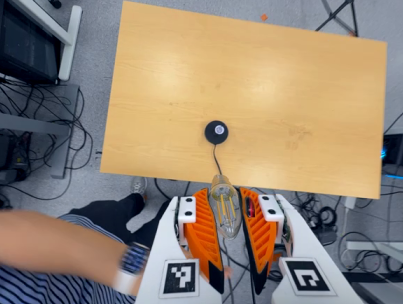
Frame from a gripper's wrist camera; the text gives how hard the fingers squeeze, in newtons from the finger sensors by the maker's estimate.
{"total": 20.6, "left": 24.8, "right": 16.5}